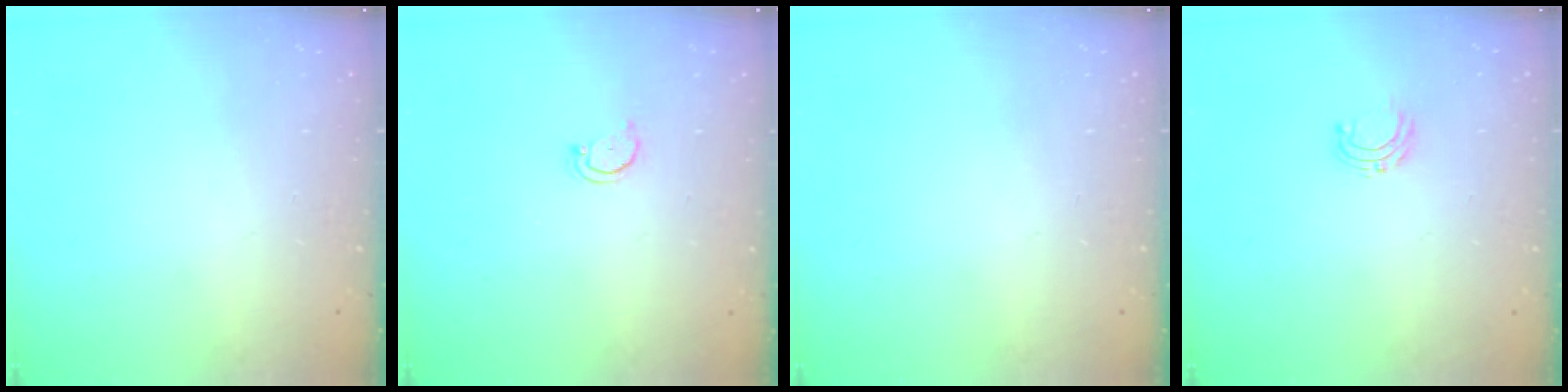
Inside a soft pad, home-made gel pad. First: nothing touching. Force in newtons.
{"total": 2.5, "press": 2.4, "slide": 0.5}
{"total": 0.0}
{"total": 4.9, "press": 4.9, "slide": 0.5}